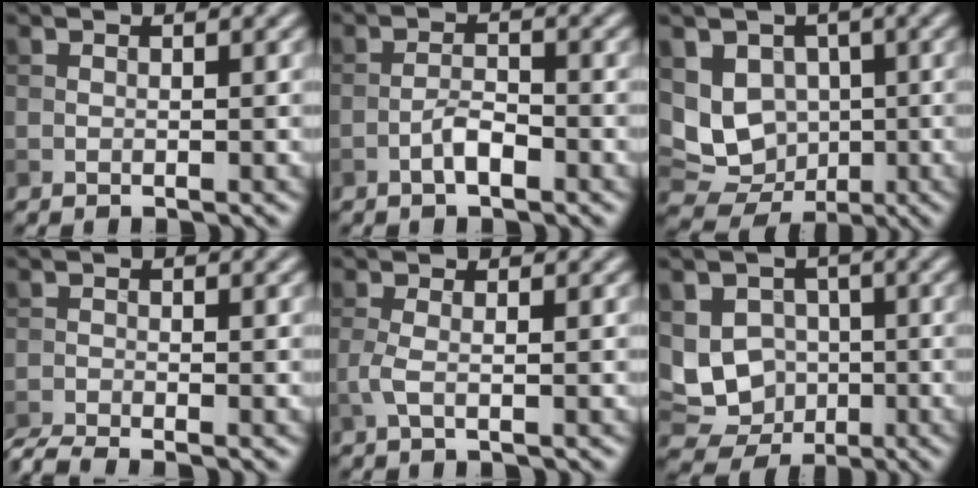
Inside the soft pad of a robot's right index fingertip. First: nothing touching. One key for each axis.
{"total": 2.1, "fx": -1.2, "fy": 0.6, "fz": 1.6, "tx": -0.030, "ty": 0.007, "tz": -0.025}
{"total": 6.6, "fx": 0.3, "fy": 5.7, "fz": 3.3, "tx": -0.048, "ty": -0.010, "tz": 0.001}
{"total": 3.2, "fx": -2.8, "fy": 0.3, "fz": 1.4, "tx": -0.029, "ty": -0.010, "tz": -0.063}
{"total": 1.6, "fx": -0.3, "fy": 0.4, "fz": 1.5, "tx": -0.035, "ty": 0.000, "tz": -0.009}
{"total": 7.0, "fx": -0.8, "fy": 6.2, "fz": 3.2, "tx": -0.036, "ty": 0.008, "tz": -0.032}